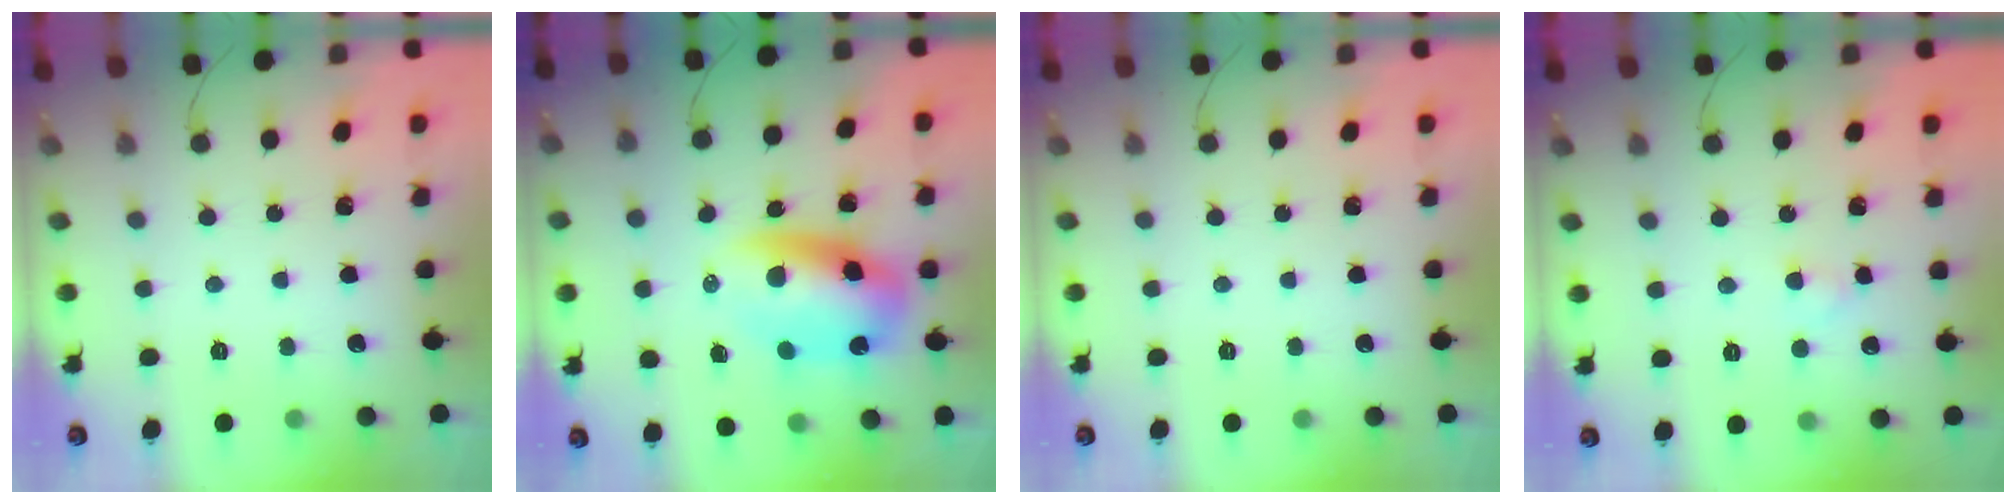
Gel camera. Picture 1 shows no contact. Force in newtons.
{"total": 10.8, "press": 10.4, "slide": 2.9}
{"total": 0.0}
{"total": 1.9, "press": 1.7, "slide": 0.9}